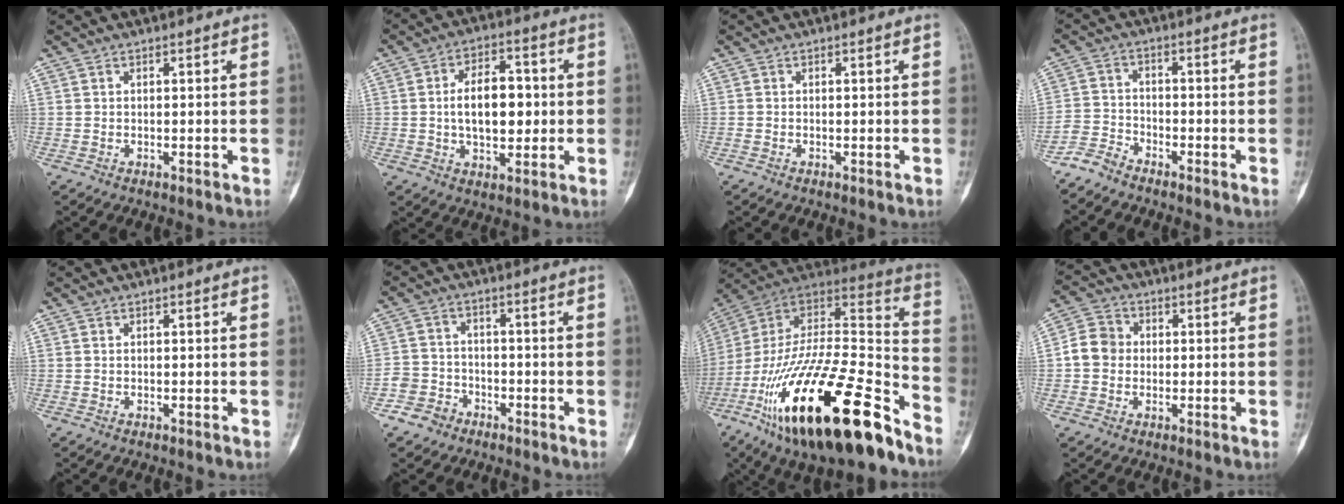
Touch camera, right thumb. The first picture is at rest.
{"total": 11.3, "force": [0.2, 6.5, 9.3], "torque": [-0.122, 0.011, 0.004]}
{"total": 0.0}
{"total": 4.0, "force": [-3.8, 1.3, 0.5], "torque": [-0.005, 0.013, -0.085]}
{"total": 0.0}
{"total": 5.5, "force": [-3.6, 4.1, 0.5], "torque": [0.016, 0.028, -0.071]}
{"total": 36.5, "force": [-20.9, 11.4, 27.7], "torque": [-0.454, 0.041, -0.349]}
{"total": 6.0, "force": [-0.3, 5.4, 2.7], "torque": [-0.034, 0.016, -0.017]}